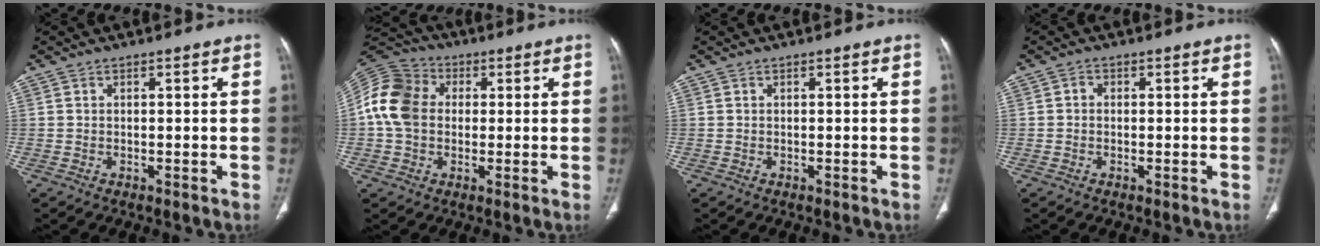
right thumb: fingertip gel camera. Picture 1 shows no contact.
{"total": 12.0, "force": [0.9, 9.6, 7.3], "torque": [-0.136, 0.030, 0.006]}
{"total": 0.0}
{"total": 0.9, "force": [-0.1, 0.7, 0.5], "torque": [-0.002, 0.004, -0.007]}